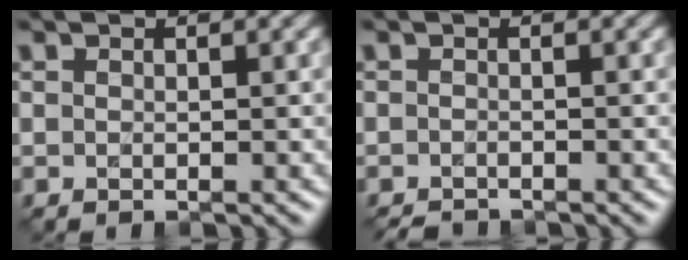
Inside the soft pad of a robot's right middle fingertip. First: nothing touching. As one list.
[{"total": 1.6, "force": [-1.5, 0.2, 0.2], "torque": [0.001, -0.009, -0.027]}]